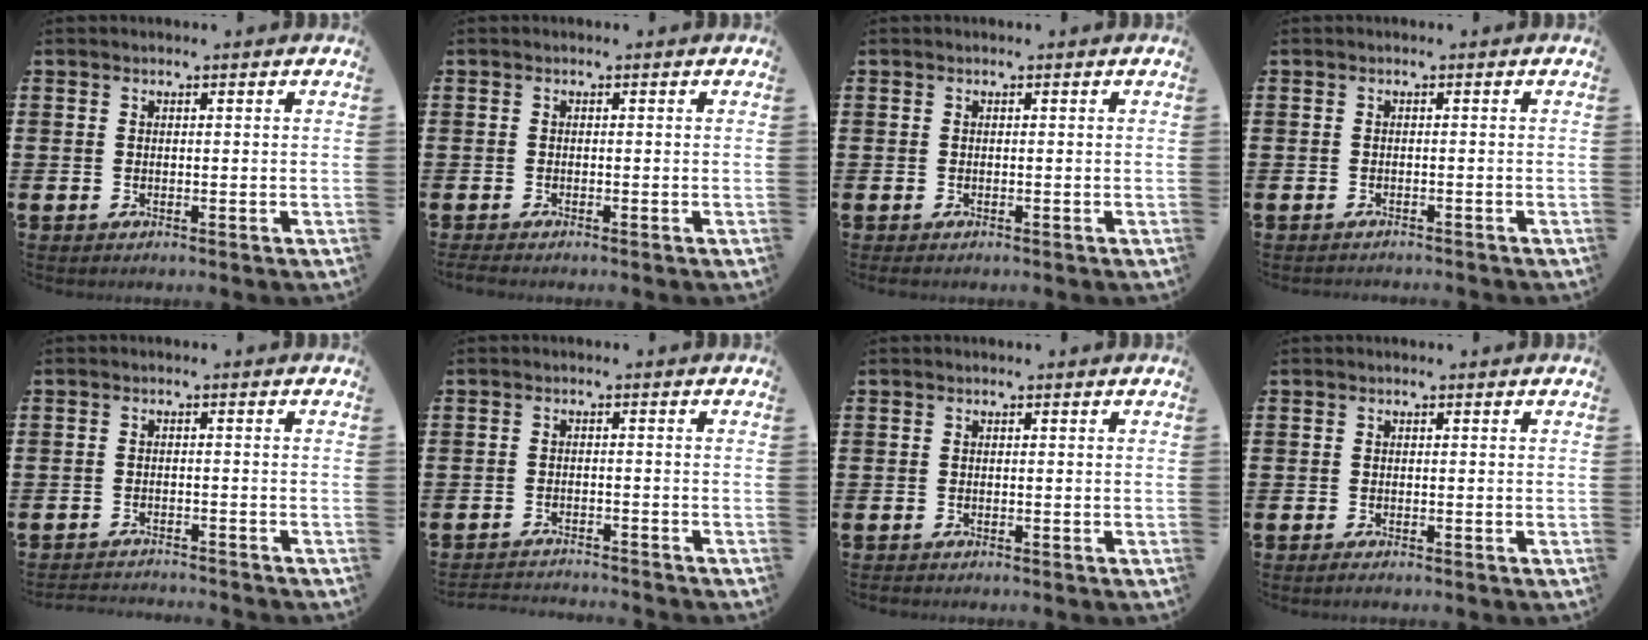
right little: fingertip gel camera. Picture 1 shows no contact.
{"total": 0.5, "force": [-0.4, 0.1, 0.3], "torque": [-0.005, -0.001, -0.008]}
{"total": 0.0}
{"total": 0.6, "force": [-0.6, 0.0, 0.0], "torque": [-0.001, -0.001, -0.013]}
{"total": 1.8, "force": [-1.8, -0.1, -0.1], "torque": [-0.002, 0.003, -0.039]}
{"total": 2.0, "force": [-2.0, -0.1, -0.1], "torque": [-0.003, 0.002, -0.043]}
{"total": 0.0}
{"total": 0.5, "force": [-0.3, 0.1, 0.4], "torque": [-0.008, -0.002, -0.007]}